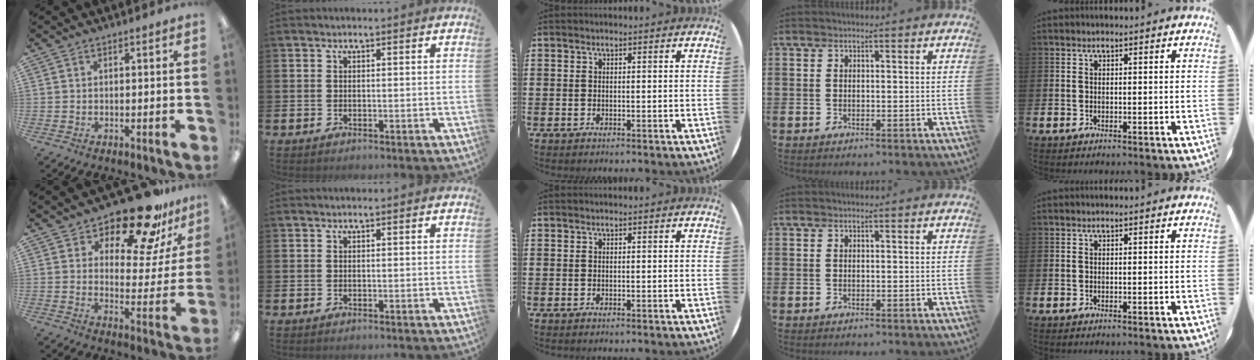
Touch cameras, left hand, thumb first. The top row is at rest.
{"thumb": {"total": 17.4, "force": [14.5, 5.7, 7.9], "torque": [-0.120, -0.111, 0.246]}}